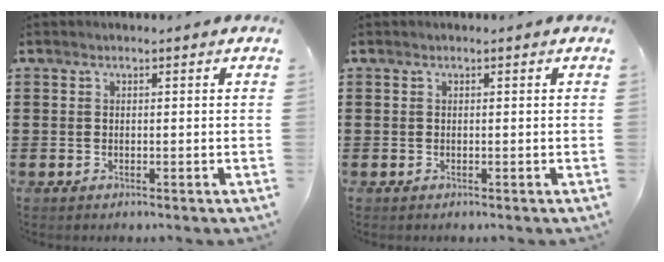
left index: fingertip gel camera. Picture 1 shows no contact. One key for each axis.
{"total": 0.0}